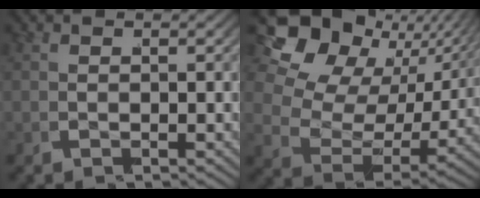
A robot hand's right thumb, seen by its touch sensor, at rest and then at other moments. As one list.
[{"total": 11.0, "force": [3.0, 7.5, 7.5], "torque": [-0.158, -0.006, 0.036]}]